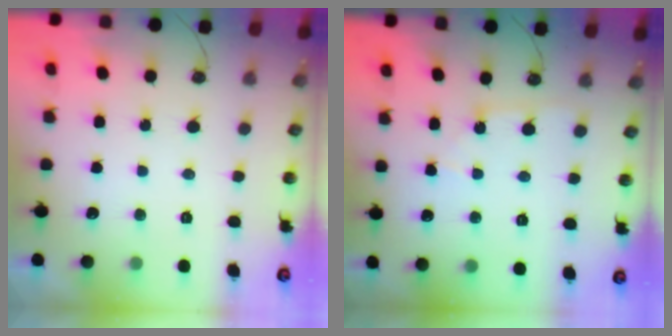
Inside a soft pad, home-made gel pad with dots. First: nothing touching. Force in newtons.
{"total": 5.4, "press": 5.3, "slide": 0.8}